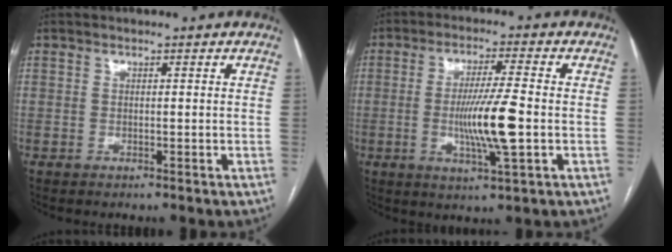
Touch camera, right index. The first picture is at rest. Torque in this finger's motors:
{"motor_torque": [0.50, 0.05, 0.26, 0.10]}